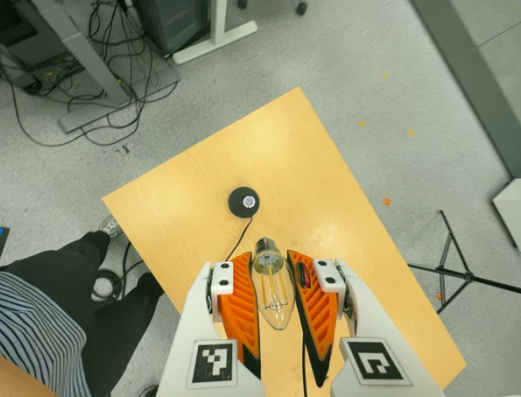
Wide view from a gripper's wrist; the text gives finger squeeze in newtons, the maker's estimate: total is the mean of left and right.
{"total": 23.0, "left": 24.7, "right": 21.3}